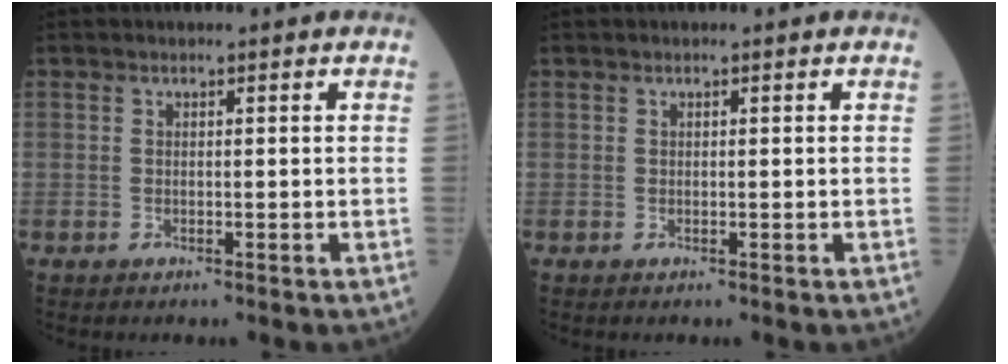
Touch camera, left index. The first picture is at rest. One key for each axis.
{"total": 0.0}